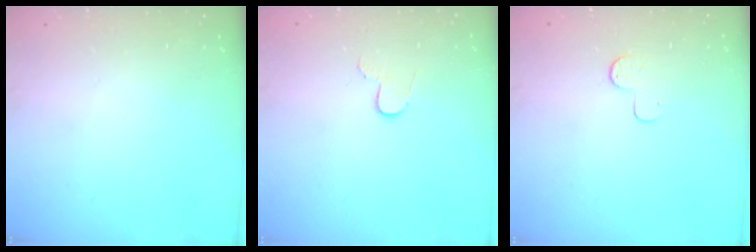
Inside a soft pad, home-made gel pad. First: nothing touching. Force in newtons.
{"total": 3.3, "press": 3.3, "slide": 0.3}
{"total": 5.0, "press": 5.0, "slide": 0.4}